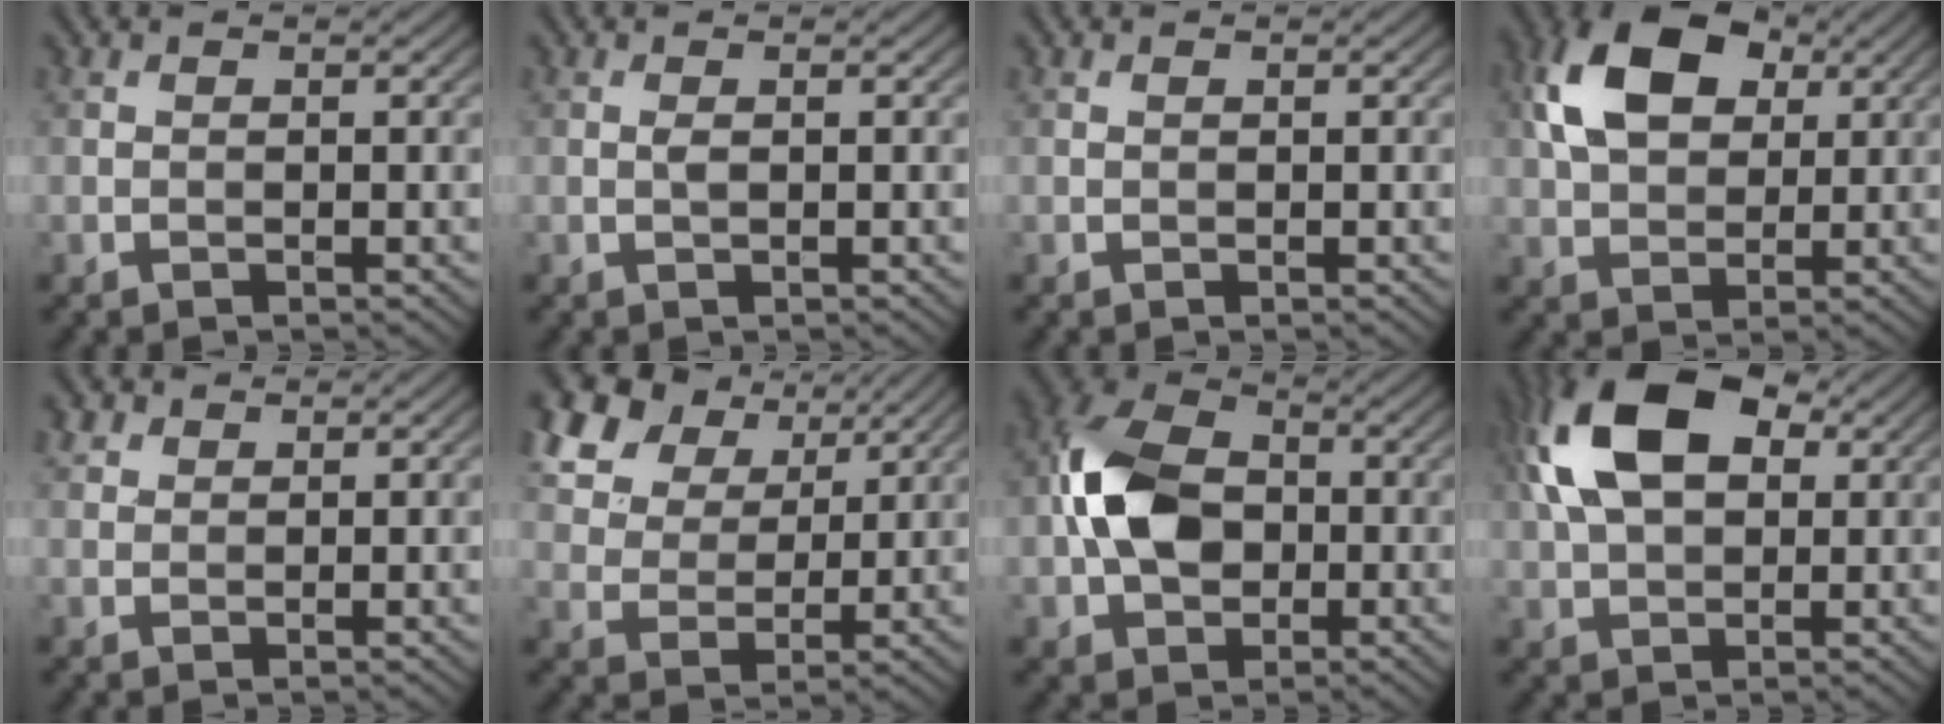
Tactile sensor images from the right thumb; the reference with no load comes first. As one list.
[{"total": 0.8, "force": [0.1, 0.1, 0.7], "torque": [-0.019, 0.002, 0.002]}, {"total": 0.0}, {"total": 11.0, "force": [3.5, 7.2, 7.6], "torque": [-0.170, 0.020, 0.059]}, {"total": 1.9, "force": [1.2, 1.3, 0.6], "torque": [-0.016, 0.006, 0.025]}, {"total": 13.6, "force": [7.9, 8.6, 6.9], "torque": [-0.207, 0.023, 0.166]}, {"total": 10.0, "force": [-0.6, 7.1, 6.9], "torque": [-0.155, 0.013, -0.026]}, {"total": 13.6, "force": [4.3, 8.0, 10.1], "torque": [-0.218, 0.026, 0.071]}]